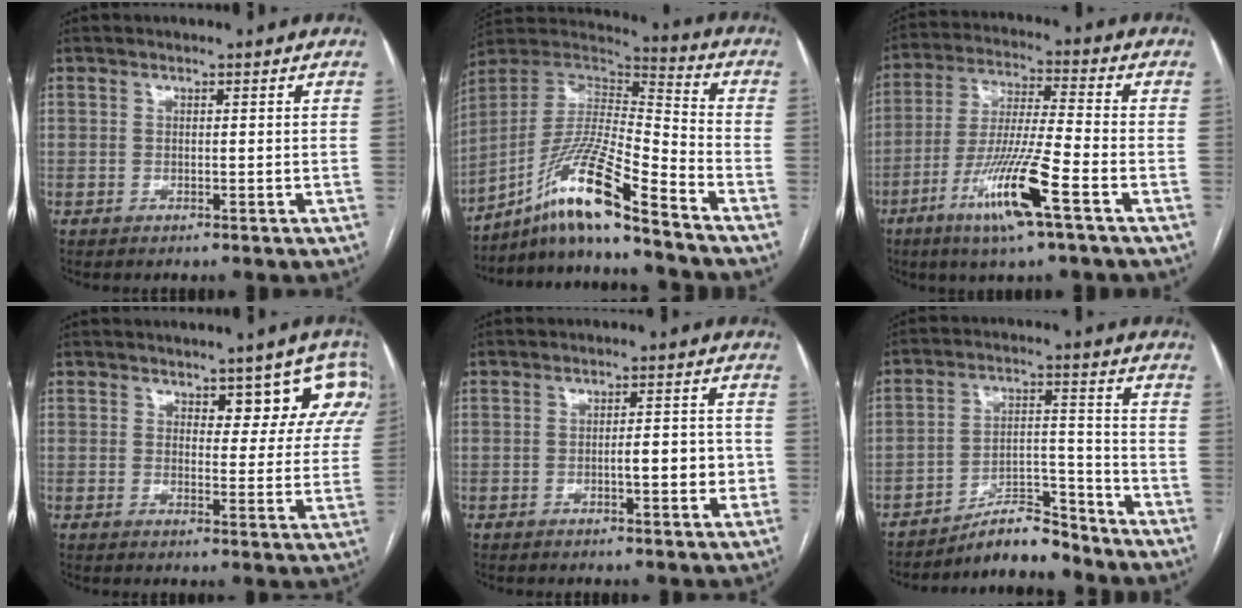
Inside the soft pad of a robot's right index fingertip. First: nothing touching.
{"total": 15.7, "force": [-11.2, 0.1, 11.1], "torque": [-0.213, 0.009, -0.202]}
{"total": 13.0, "force": [-6.3, 0.0, 11.4], "torque": [-0.226, -0.019, -0.118]}
{"total": 7.8, "force": [4.8, 3.8, 4.8], "torque": [-0.032, 0.002, 0.045]}
{"total": 5.2, "force": [-1.2, 1.3, 4.9], "torque": [-0.070, 0.011, -0.014]}
{"total": 8.1, "force": [-7.7, 1.5, 2.1], "torque": [-0.030, 0.029, -0.128]}